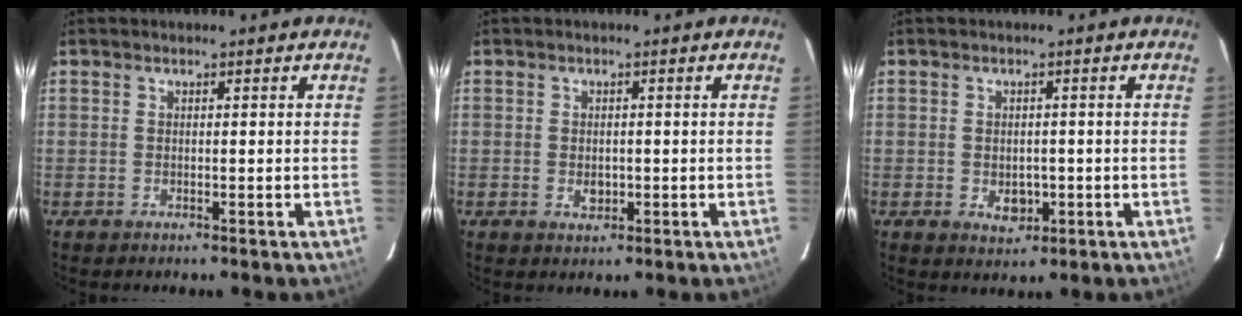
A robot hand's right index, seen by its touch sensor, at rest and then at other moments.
{"total": 3.1, "force": [-0.6, 2.4, 1.9], "torque": [-0.032, -0.002, -0.005]}
{"total": 3.8, "force": [-1.0, 2.9, 2.3], "torque": [-0.041, -0.004, -0.007]}